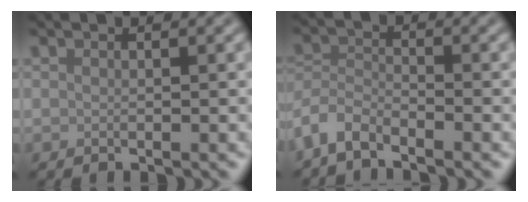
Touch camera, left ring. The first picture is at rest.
{"total": 3.0, "force": [-2.7, 0.9, 1.2], "torque": [-0.025, 0.000, -0.065]}